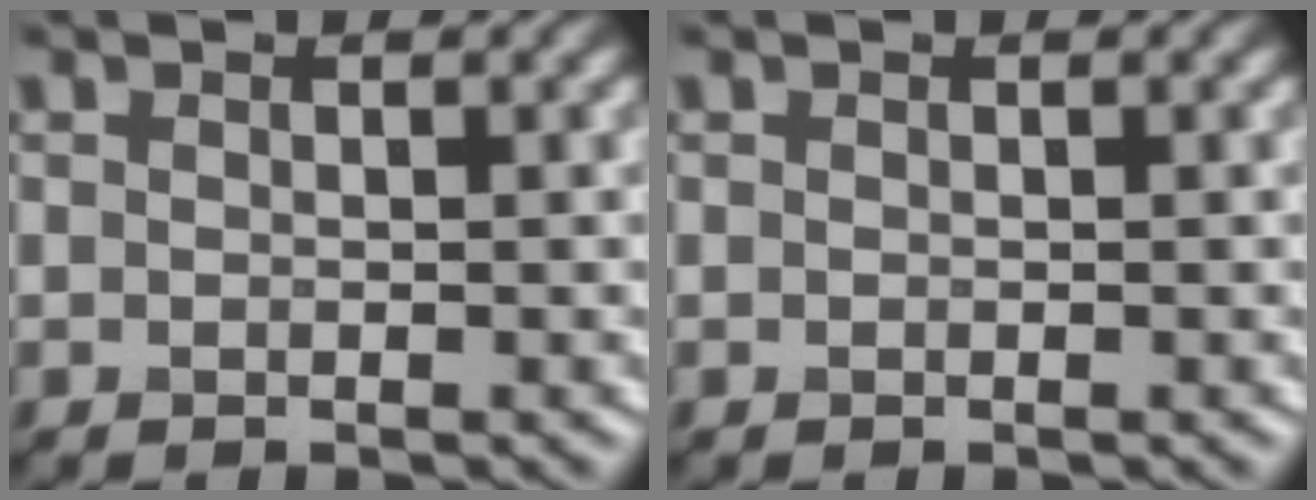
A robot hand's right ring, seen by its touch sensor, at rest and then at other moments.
{"total": 0.0}